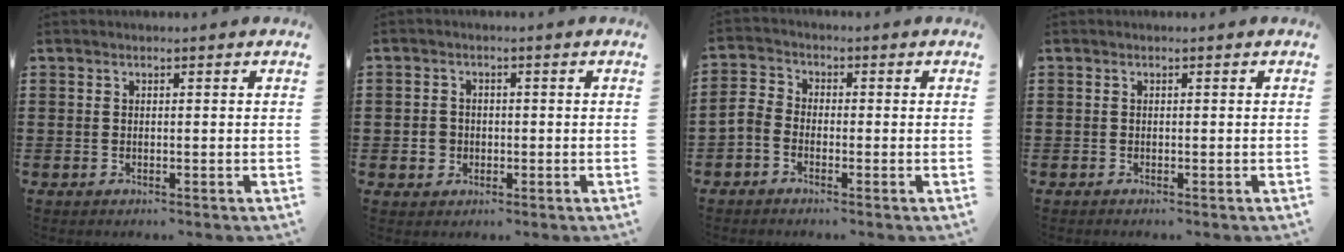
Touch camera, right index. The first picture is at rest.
{"total": 2.6, "force": [-0.6, 2.4, 0.7], "torque": [-0.021, 0.006, -0.015]}
{"total": 2.7, "force": [-2.2, 1.3, 0.9], "torque": [-0.035, 0.000, -0.049]}
{"total": 0.0}